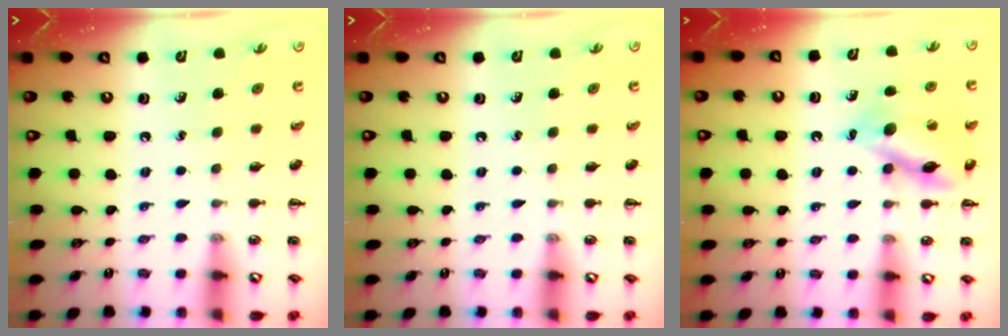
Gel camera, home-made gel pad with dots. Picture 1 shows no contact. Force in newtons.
{"total": 0.0}
{"total": 14.3, "press": 14.2, "slide": 1.2}